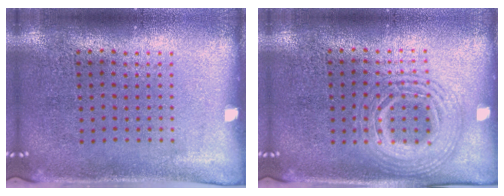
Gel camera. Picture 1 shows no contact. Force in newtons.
{"total": 2.4, "press": 2.4, "slide": 0.2}